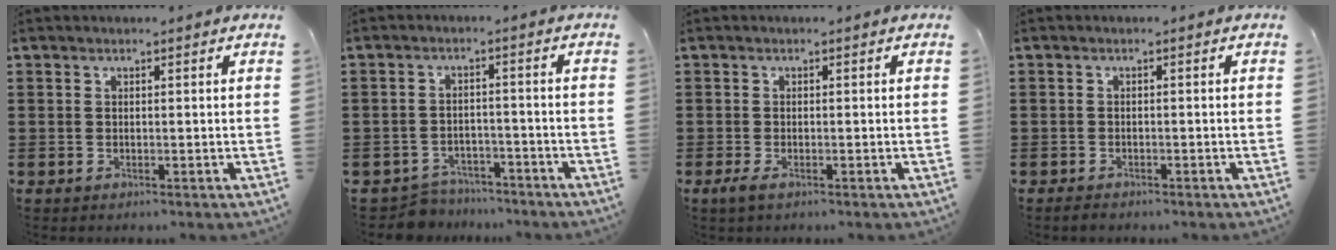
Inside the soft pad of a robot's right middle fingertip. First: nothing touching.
{"total": 4.4, "force": [-4.3, 0.9, -0.3], "torque": [-0.003, 0.007, -0.091]}
{"total": 1.4, "force": [-0.7, 0.6, 1.0], "torque": [-0.029, -0.003, -0.018]}
{"total": 1.2, "force": [-1.0, 0.6, 0.0], "torque": [-0.003, 0.003, -0.022]}